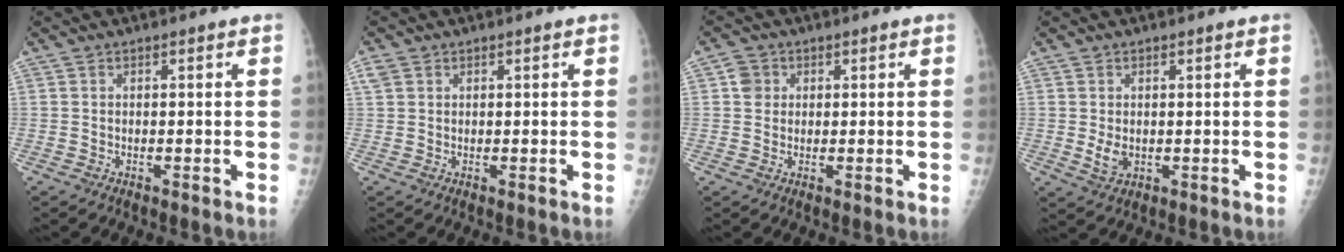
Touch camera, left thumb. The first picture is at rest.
{"total": 2.1, "force": [1.0, 1.6, 0.8], "torque": [-0.014, 0.008, 0.022]}
{"total": 3.1, "force": [0.8, 2.8, 0.9], "torque": [0.000, 0.000, 0.009]}
{"total": 3.0, "force": [0.1, 2.2, 2.1], "torque": [-0.032, -0.008, 0.007]}